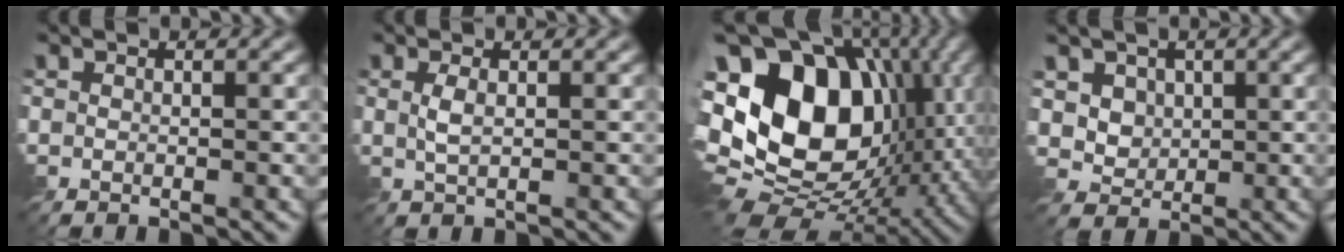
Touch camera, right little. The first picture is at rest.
{"total": 1.4, "force": [0.1, 0.3, 1.3], "torque": [-0.035, 0.001, 0.002]}
{"total": 19.1, "force": [1.7, 13.3, 13.6], "torque": [-0.254, 0.013, 0.045]}
{"total": 3.7, "force": [1.4, 3.0, 1.6], "torque": [-0.054, -0.004, 0.038]}